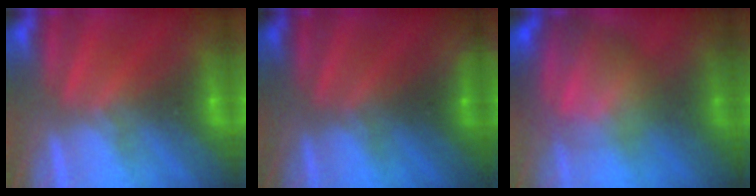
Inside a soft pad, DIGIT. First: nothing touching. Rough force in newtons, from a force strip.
{"total": 1.6}
{"total": 8.4}